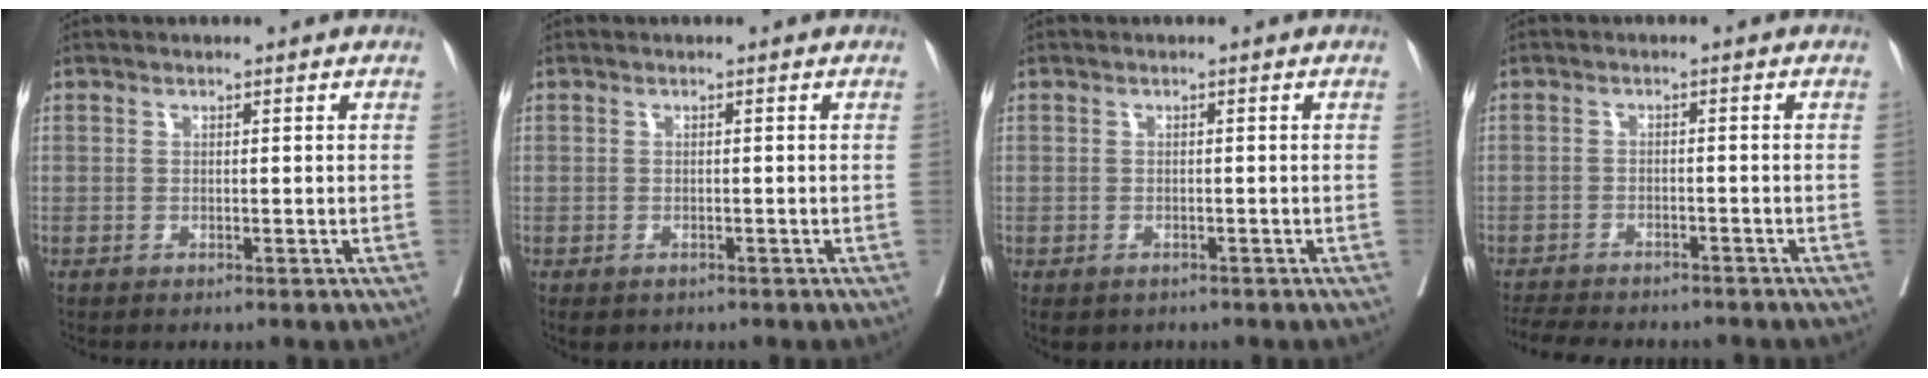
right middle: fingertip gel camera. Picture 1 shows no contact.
{"total": 2.0, "force": [-1.3, 1.3, 0.7], "torque": [-0.012, -0.004, -0.015]}
{"total": 3.9, "force": [-2.6, 2.6, 1.3], "torque": [-0.022, -0.005, -0.033]}
{"total": 10.5, "force": [-9.5, 2.7, 3.8], "torque": [-0.070, -0.006, -0.132]}